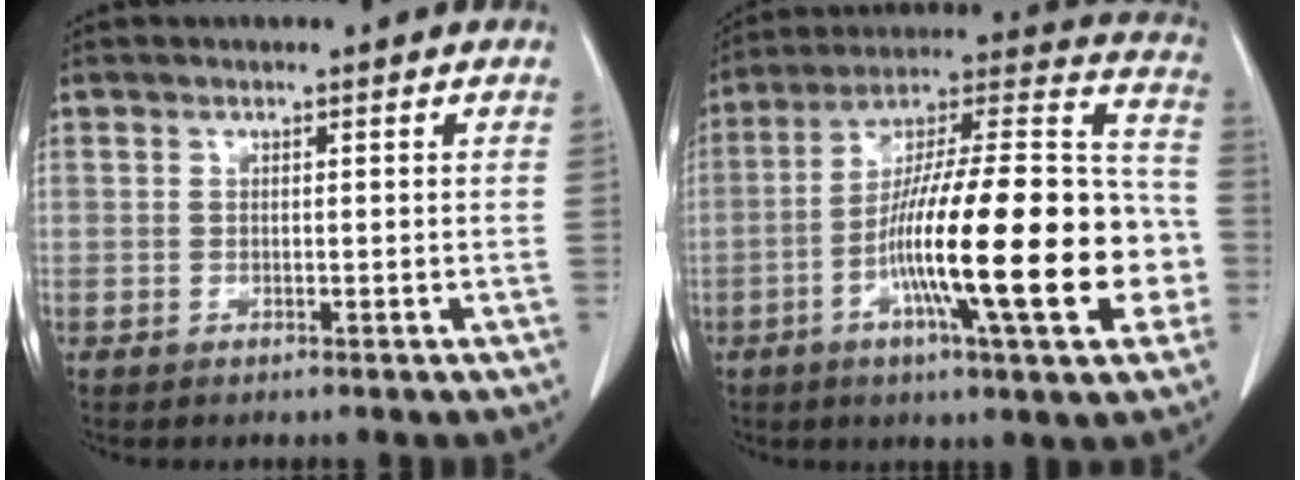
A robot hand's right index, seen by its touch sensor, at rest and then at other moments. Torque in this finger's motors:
{"motor_torque": [1.73, -0.41, 0.75, 0.21]}